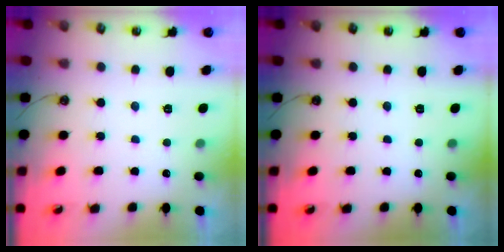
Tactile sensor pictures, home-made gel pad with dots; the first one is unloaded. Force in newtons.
{"total": 0.0}